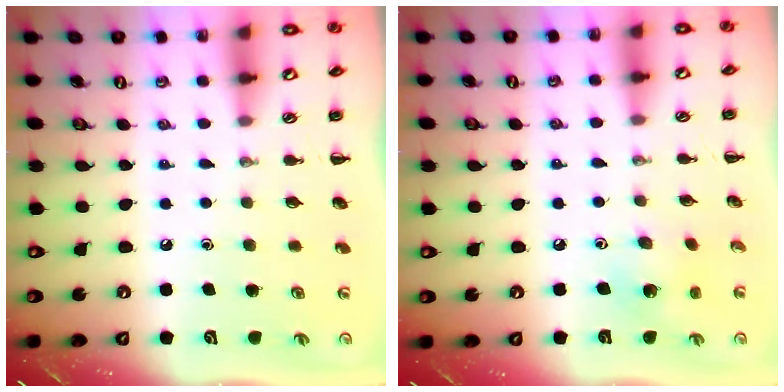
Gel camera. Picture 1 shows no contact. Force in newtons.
{"total": 3.5, "press": 3.5, "slide": 0.6}